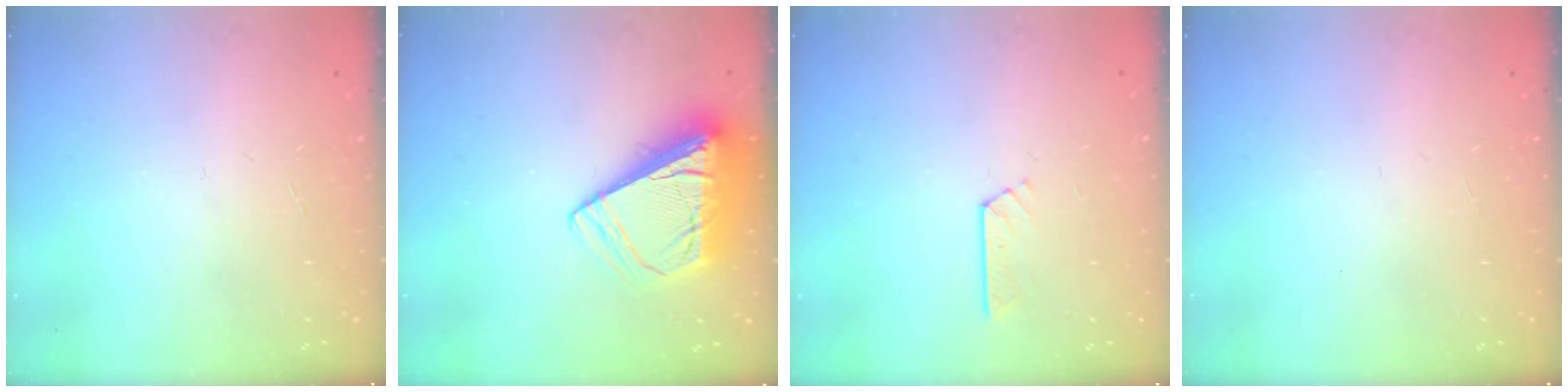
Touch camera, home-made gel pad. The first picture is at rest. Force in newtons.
{"total": 11.7, "press": 11.6, "slide": 1.5}
{"total": 3.4, "press": 3.3, "slide": 0.4}
{"total": 0.0}